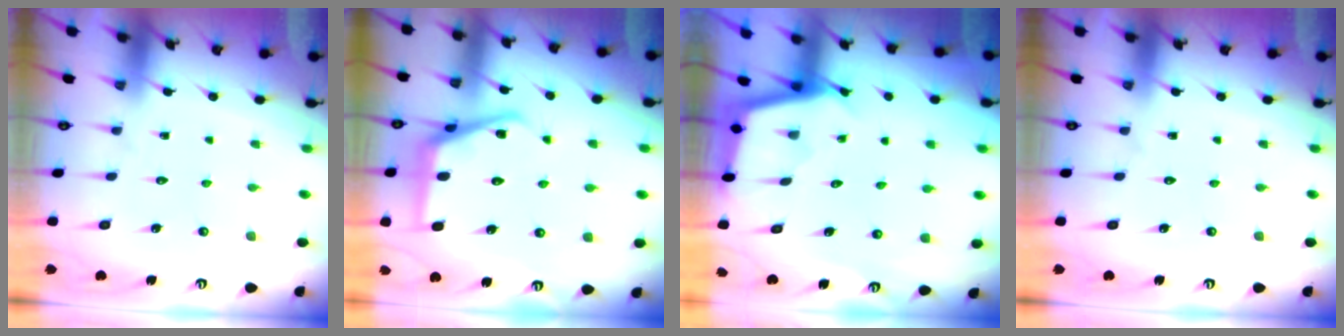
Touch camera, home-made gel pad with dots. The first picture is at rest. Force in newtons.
{"total": 10.4, "press": 10.4, "slide": 0.7}
{"total": 2.2, "press": 2.2, "slide": 0.1}
{"total": 0.0}